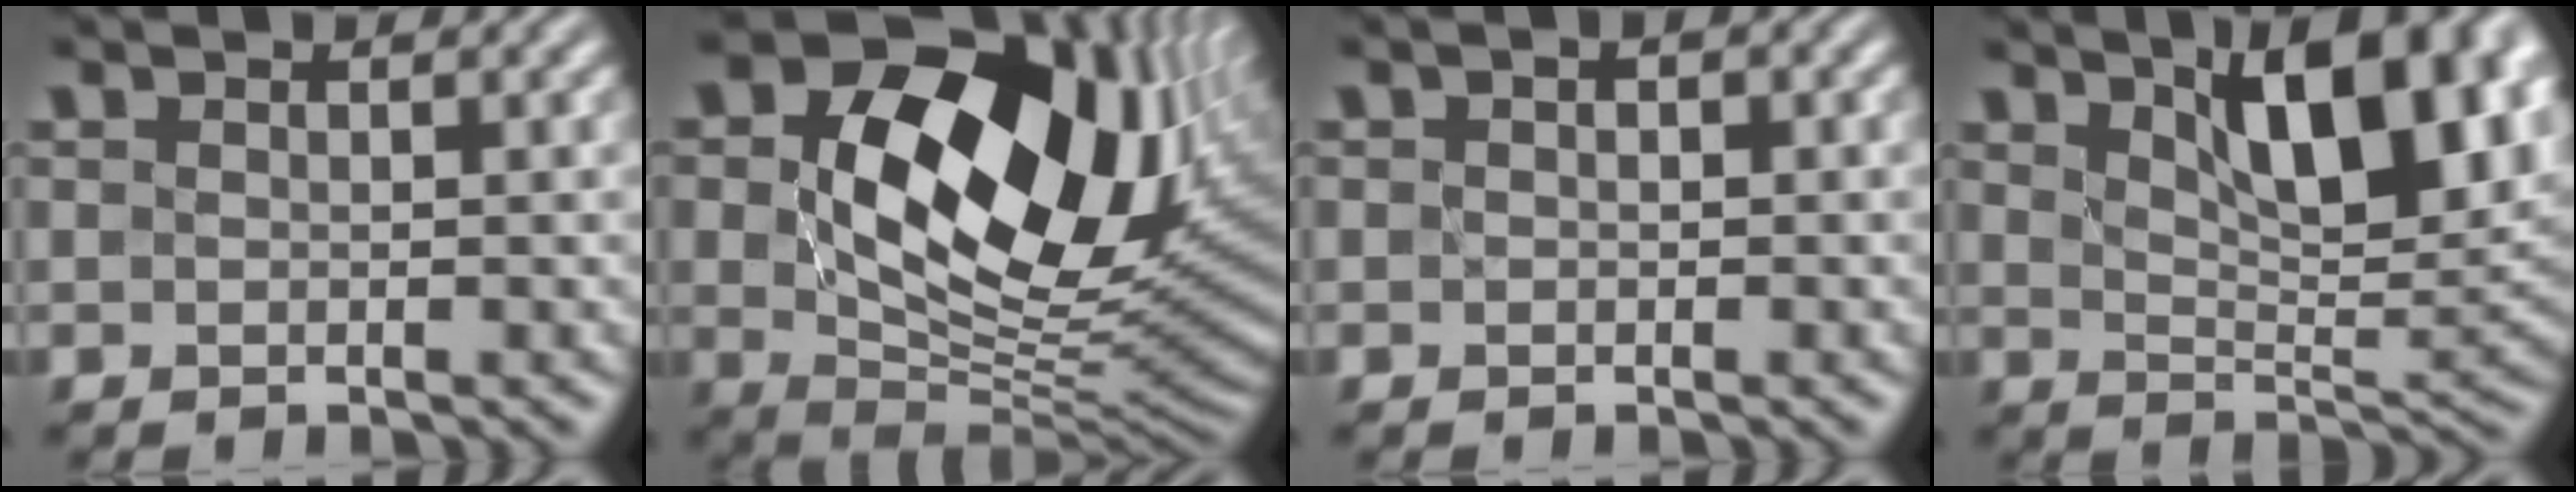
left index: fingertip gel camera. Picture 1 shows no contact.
{"total": 17.5, "force": [4.6, 11.0, 12.7], "torque": [-0.197, -0.009, 0.095]}
{"total": 0.9, "force": [0.1, 0.7, 0.6], "torque": [-0.009, -0.001, -0.002]}
{"total": 10.7, "force": [4.8, 3.9, 8.7], "torque": [-0.122, 0.009, 0.078]}